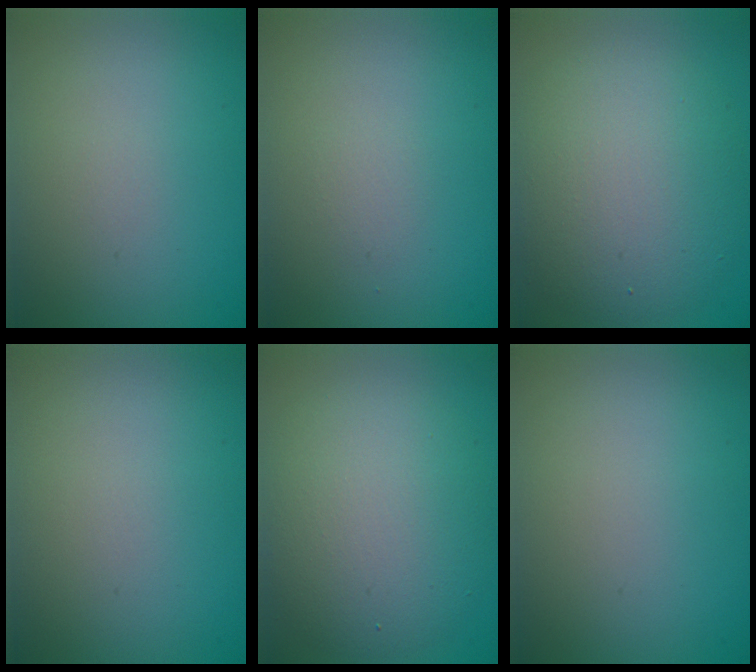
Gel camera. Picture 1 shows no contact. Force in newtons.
{"total": 0.6, "press": 0.6, "slide": 0.0}
{"total": 7.4, "press": 7.4, "slide": 0.3}
{"total": 0.0}
{"total": 6.8, "press": 6.8, "slide": 0.3}
{"total": 0.0}